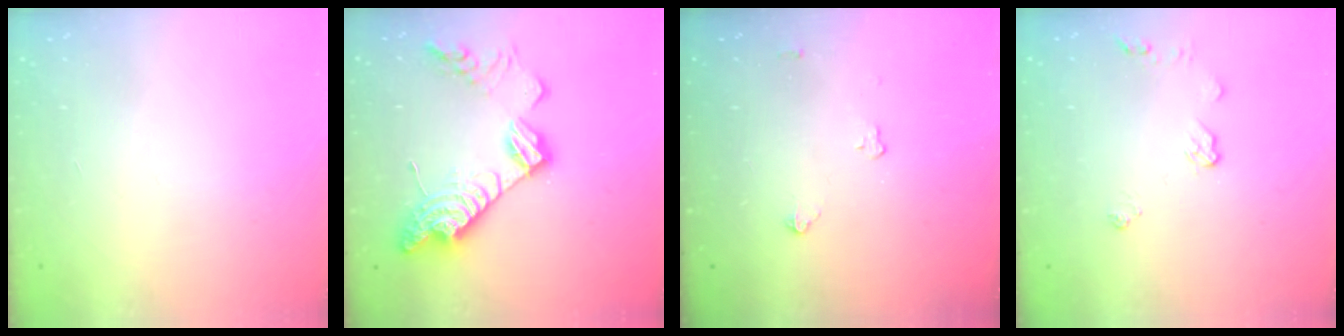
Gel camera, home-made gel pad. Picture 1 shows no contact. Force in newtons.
{"total": 18.0, "press": 18.0, "slide": 1.1}
{"total": 2.8, "press": 2.8, "slide": 0.4}
{"total": 5.7, "press": 5.7, "slide": 0.8}